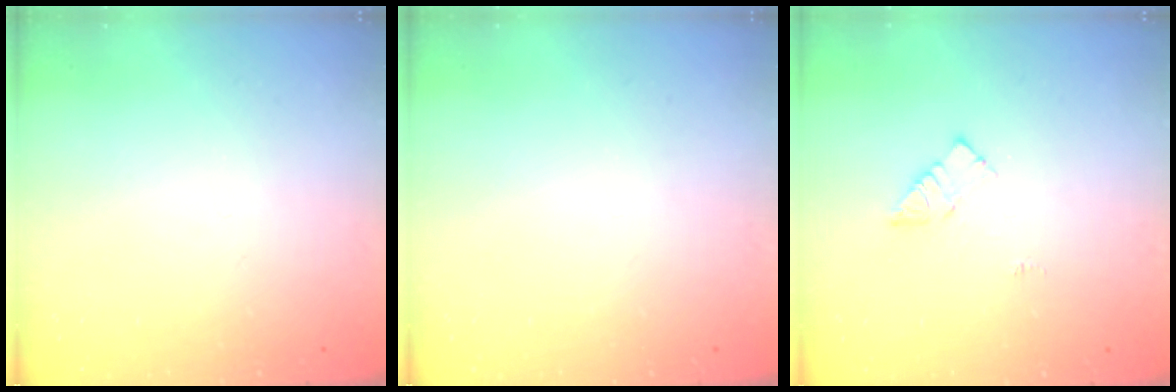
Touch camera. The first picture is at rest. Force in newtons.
{"total": 0.0}
{"total": 6.6, "press": 6.6, "slide": 0.3}